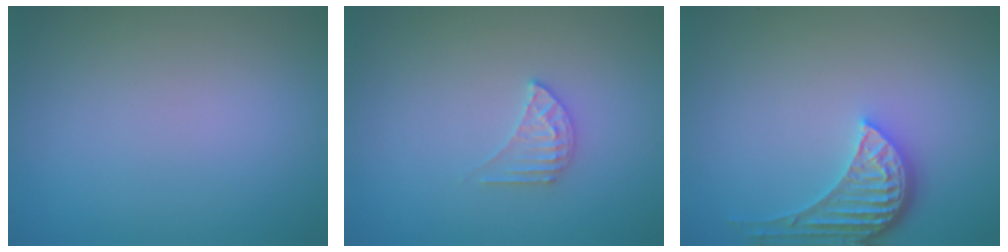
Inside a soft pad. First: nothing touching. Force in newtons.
{"total": 1.7, "press": 1.7, "slide": 0.1}
{"total": 4.1, "press": 3.4, "slide": 2.4}